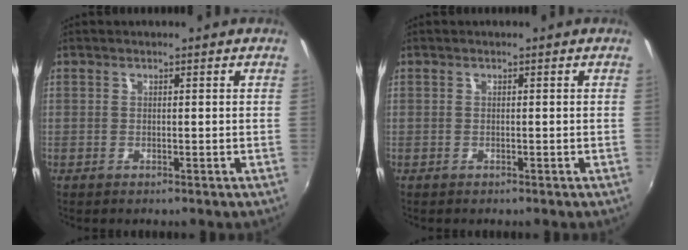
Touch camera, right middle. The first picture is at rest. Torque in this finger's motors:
{"motor_torque": [-0.05, -0.10, -0.03, -0.01]}